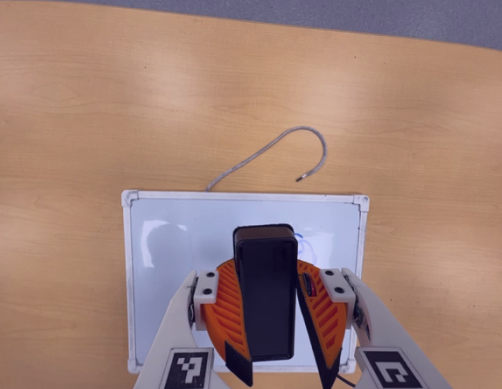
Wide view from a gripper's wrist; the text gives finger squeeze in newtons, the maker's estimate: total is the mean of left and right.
{"total": 10.2, "left": 10.3, "right": 10.1}